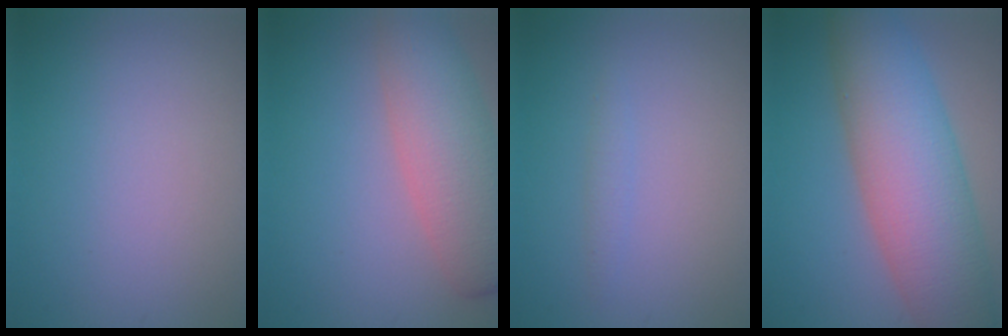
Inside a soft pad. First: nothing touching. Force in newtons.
{"total": 7.0, "press": 7.0, "slide": 0.3}
{"total": 0.8, "press": 0.8, "slide": 0.1}
{"total": 10.6, "press": 10.6, "slide": 0.5}